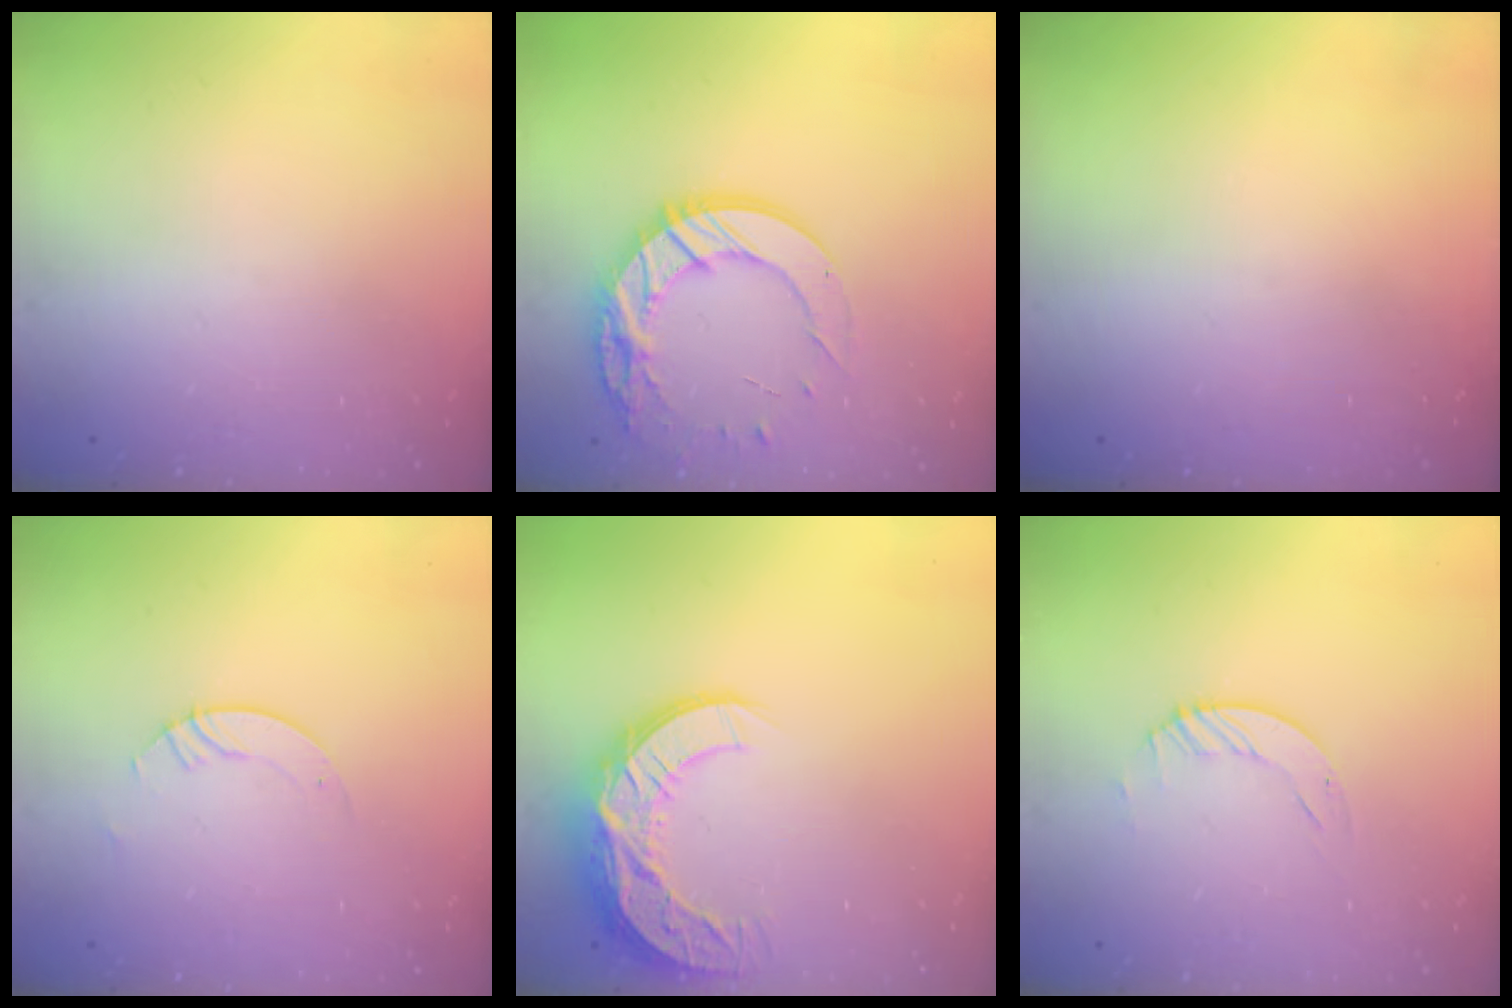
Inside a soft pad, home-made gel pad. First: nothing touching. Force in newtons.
{"total": 16.5, "press": 16.5, "slide": 1.4}
{"total": 0.0}
{"total": 2.1, "press": 2.1, "slide": 0.2}
{"total": 12.6, "press": 12.6, "slide": 0.7}
{"total": 1.2, "press": 1.2, "slide": 0.2}